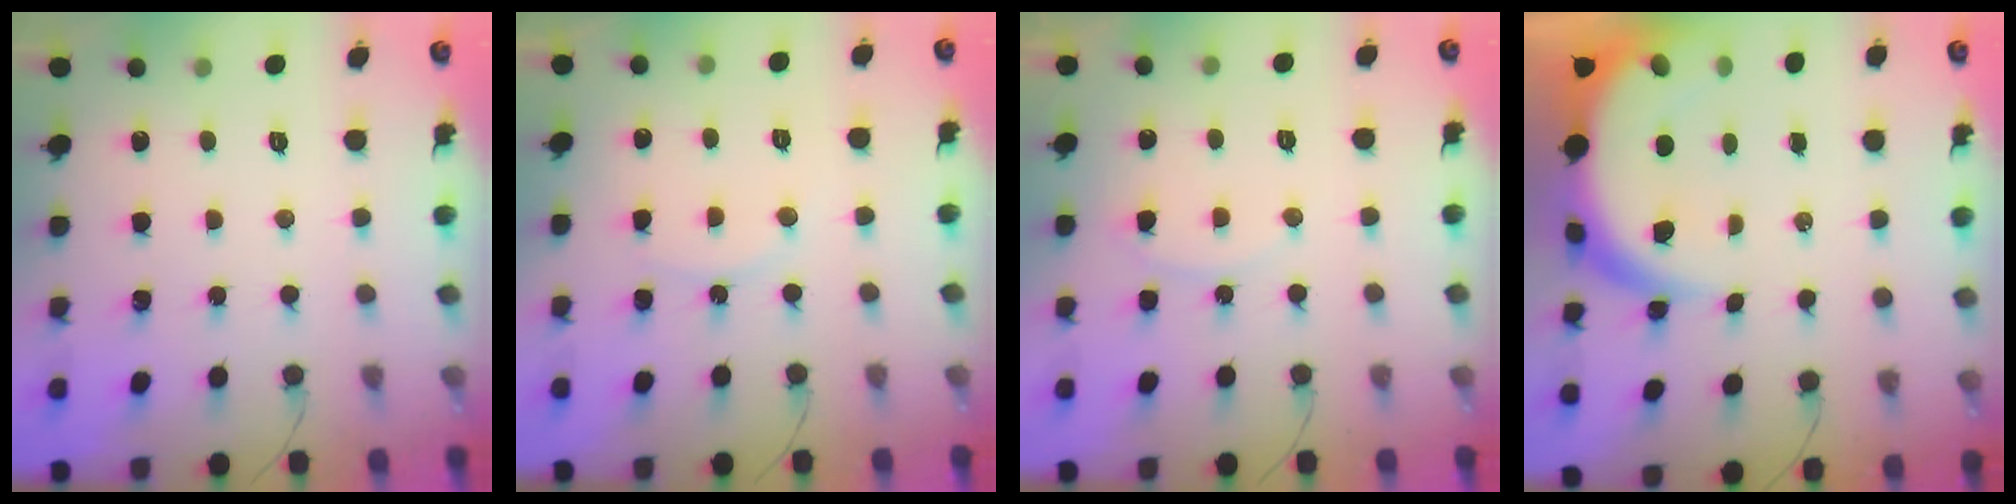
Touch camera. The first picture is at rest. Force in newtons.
{"total": 6.1, "press": 6.1, "slide": 0.3}
{"total": 5.8, "press": 5.8, "slide": 0.6}
{"total": 11.0, "press": 10.9, "slide": 1.1}